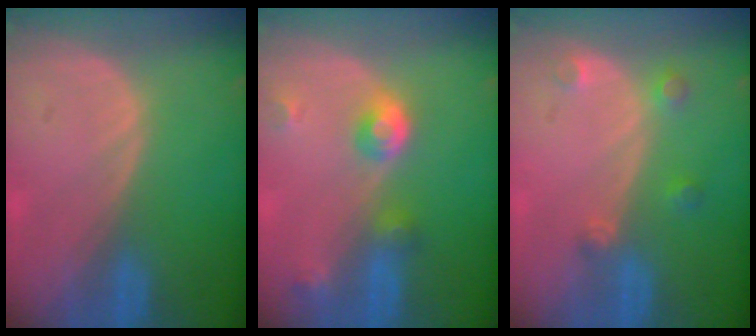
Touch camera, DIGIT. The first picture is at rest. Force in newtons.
{"total": 4.8, "press": 4.4, "slide": 1.9}
{"total": 2.6, "press": 2.6, "slide": 0.4}